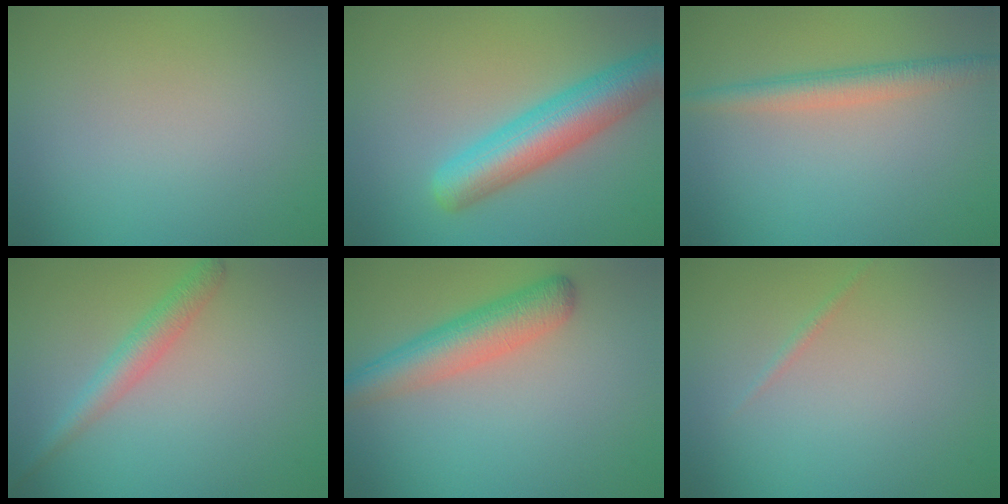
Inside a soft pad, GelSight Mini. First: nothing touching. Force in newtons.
{"total": 6.6, "press": 6.6, "slide": 0.2}
{"total": 2.7, "press": 2.7, "slide": 0.1}
{"total": 2.5, "press": 2.5, "slide": 0.1}
{"total": 4.6, "press": 4.6, "slide": 0.2}
{"total": 0.5, "press": 0.5, "slide": 0.0}